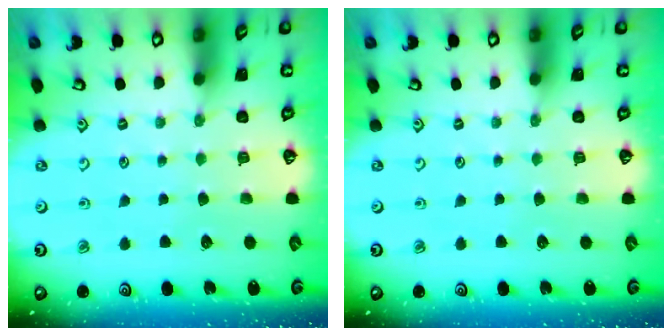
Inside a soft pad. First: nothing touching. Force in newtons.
{"total": 0.0}